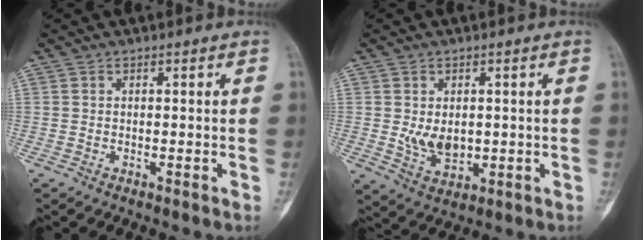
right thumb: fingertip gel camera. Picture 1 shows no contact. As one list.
[{"total": 5.8, "force": [0.2, 3.9, 4.3], "torque": [-0.058, -0.012, 0.017]}]